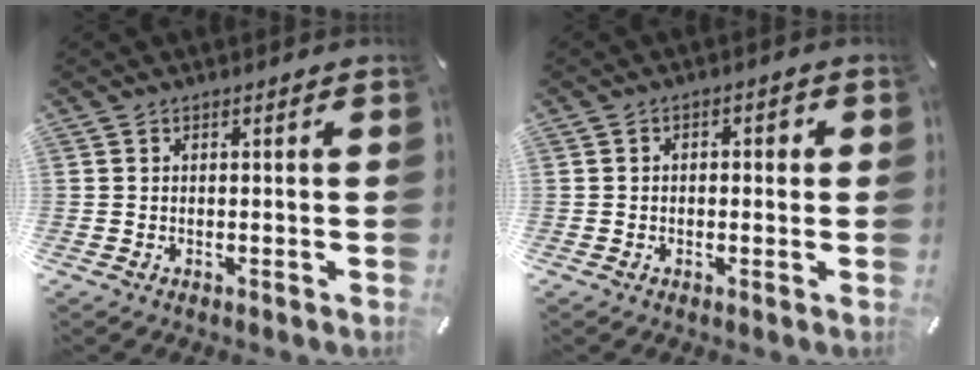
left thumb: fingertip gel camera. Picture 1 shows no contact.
{"total": 2.3, "force": [-0.4, 1.5, 1.6], "torque": [-0.024, 0.008, -0.014]}